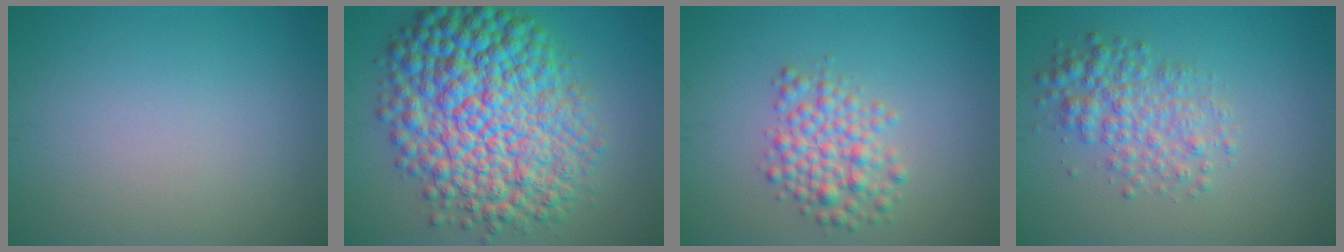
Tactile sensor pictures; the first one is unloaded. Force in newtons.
{"total": 13.6, "press": 13.6, "slide": 0.1}
{"total": 3.6, "press": 3.6, "slide": 0.2}
{"total": 3.8, "press": 3.8, "slide": 0.1}